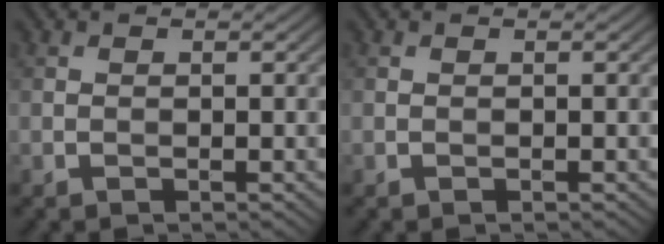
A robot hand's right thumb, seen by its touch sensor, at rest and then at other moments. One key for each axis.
{"total": 0.0}